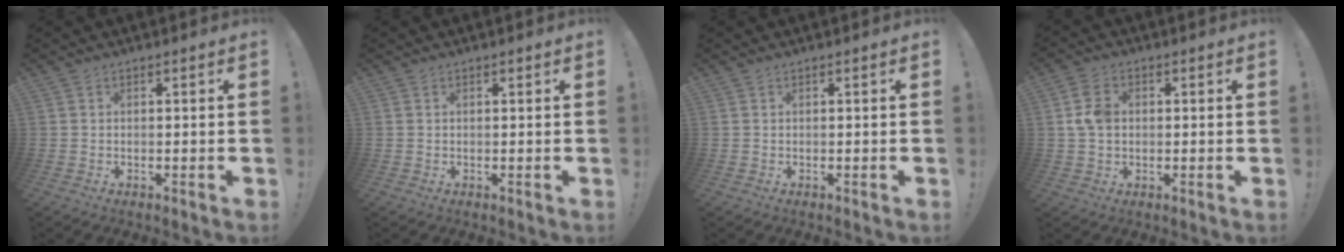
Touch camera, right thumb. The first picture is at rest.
{"total": 0.0}
{"total": 0.0}
{"total": 6.8, "force": [0.7, 5.0, 4.5], "torque": [-0.092, 0.009, 0.016]}